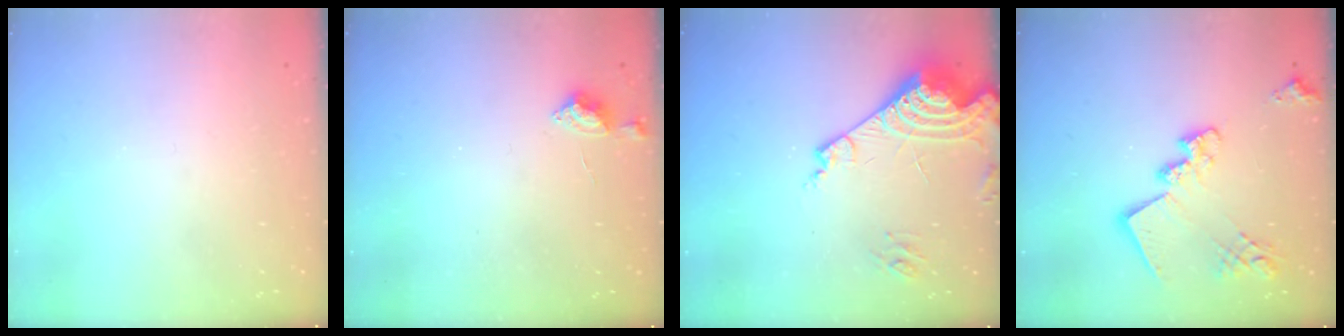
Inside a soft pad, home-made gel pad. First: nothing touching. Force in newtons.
{"total": 5.2, "press": 5.2, "slide": 0.6}
{"total": 14.9, "press": 14.8, "slide": 1.5}
{"total": 18.1, "press": 18.1, "slide": 1.1}